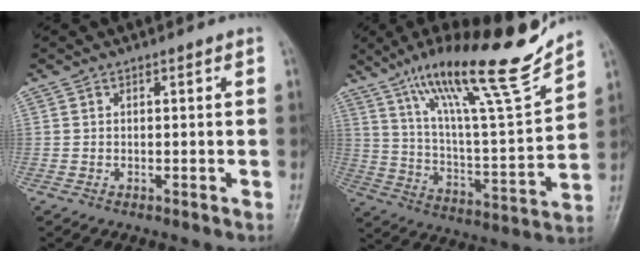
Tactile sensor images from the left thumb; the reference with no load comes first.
{"total": 22.8, "force": [16.8, 2.8, 15.2], "torque": [-0.224, -0.073, 0.286]}